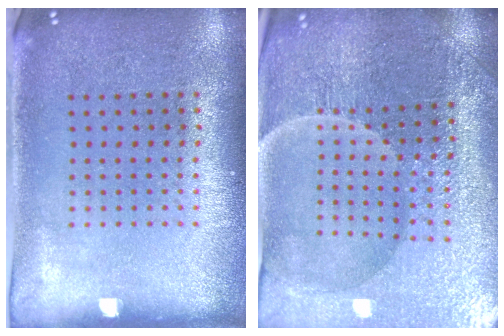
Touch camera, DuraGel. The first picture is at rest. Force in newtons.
{"total": 4.4, "press": 4.4, "slide": 0.8}